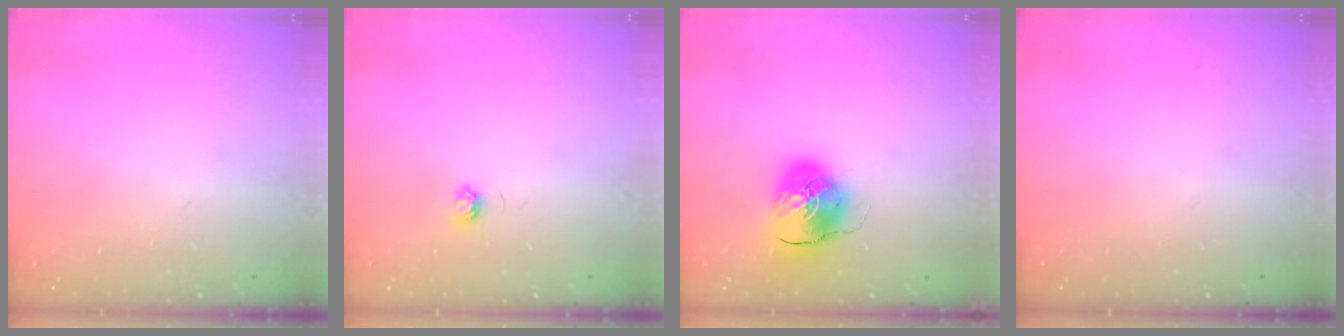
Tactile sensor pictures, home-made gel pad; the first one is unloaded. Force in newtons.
{"total": 3.5, "press": 3.5, "slide": 0.4}
{"total": 9.6, "press": 9.4, "slide": 1.7}
{"total": 0.0}